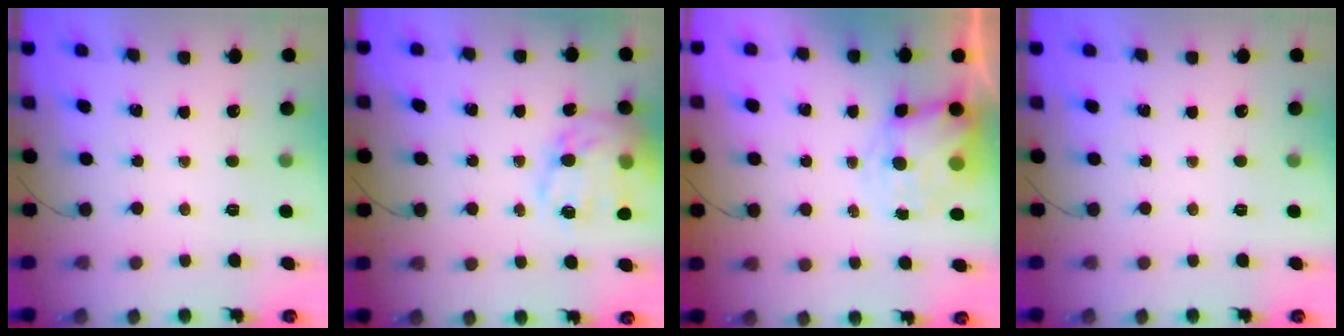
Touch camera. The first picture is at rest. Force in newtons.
{"total": 17.0, "press": 16.6, "slide": 3.4}
{"total": 4.8, "press": 4.7, "slide": 1.0}
{"total": 0.0}